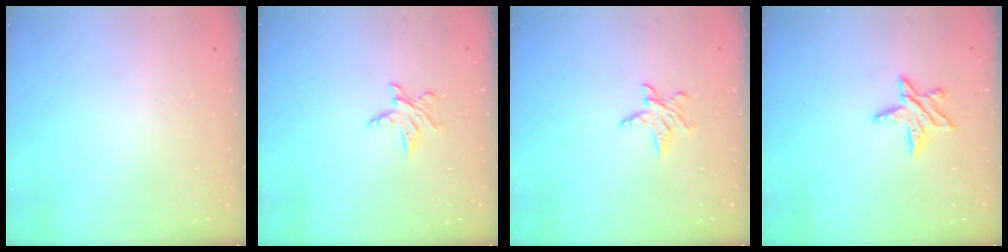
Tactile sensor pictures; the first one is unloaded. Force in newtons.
{"total": 3.9, "press": 3.9, "slide": 0.5}
{"total": 4.4, "press": 4.3, "slide": 0.5}
{"total": 7.2, "press": 7.2, "slide": 0.5}